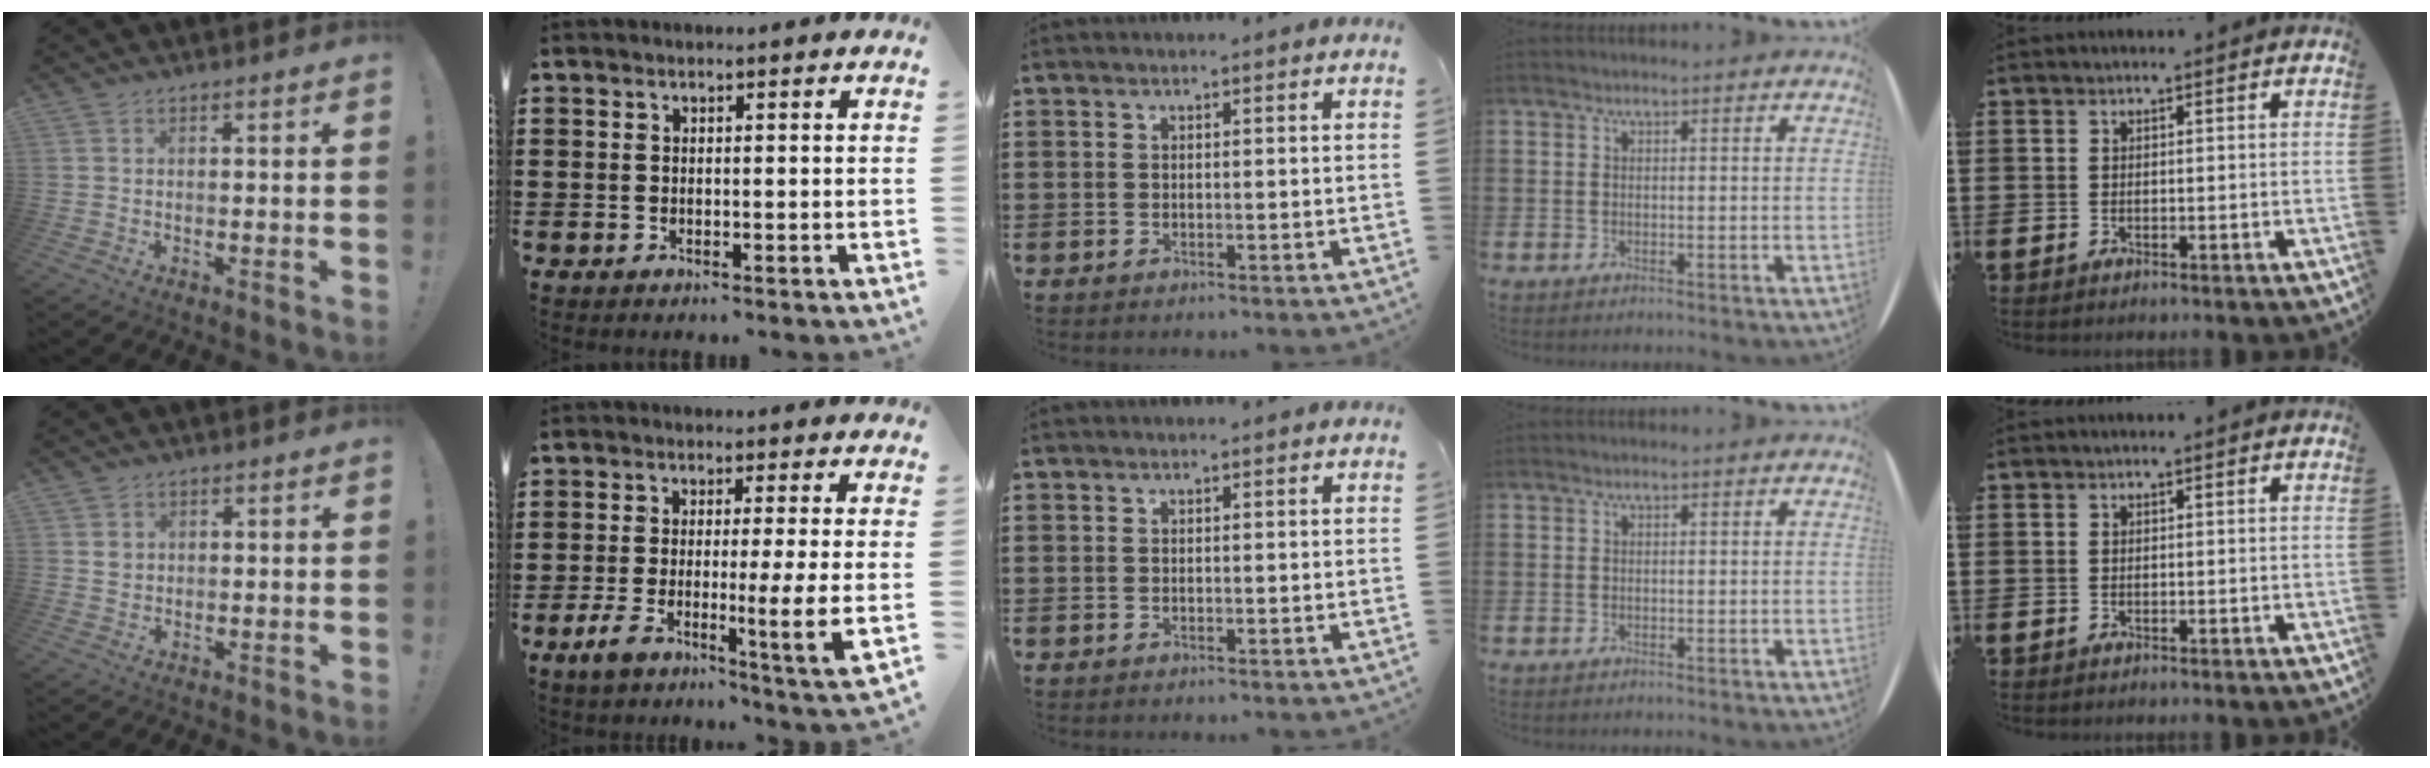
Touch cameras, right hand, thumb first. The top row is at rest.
{"thumb": {"total": 2.2, "force": [0.6, 2.0, 0.7], "torque": [-0.007, 0.001, 0.010]}, "index": {"total": 8.6, "force": [-1.7, 0.8, 8.4], "torque": [-0.134, -0.020, -0.031]}}